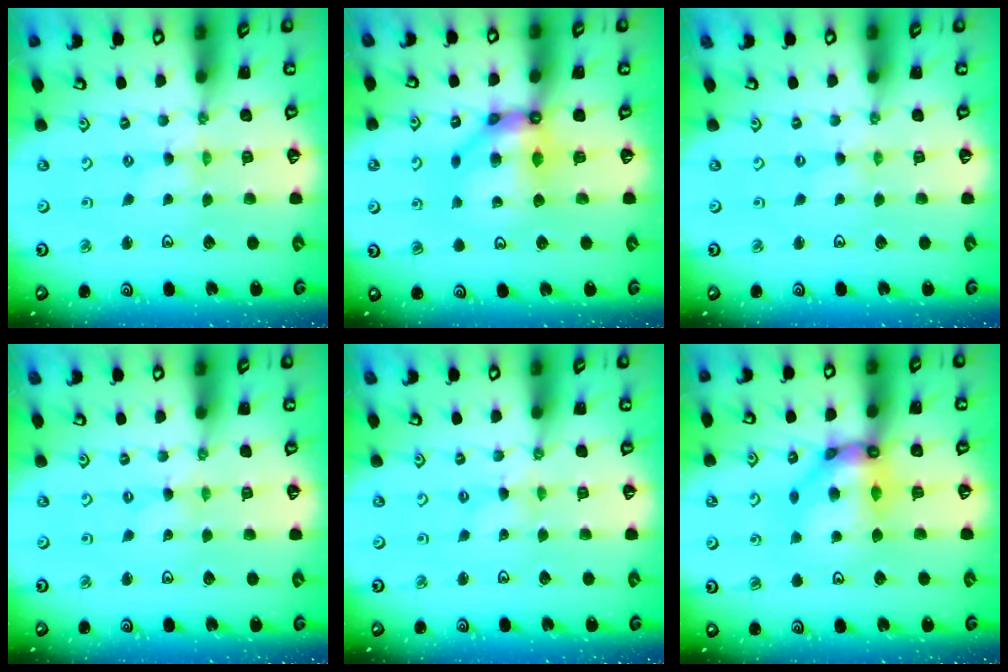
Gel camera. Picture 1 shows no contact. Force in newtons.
{"total": 10.7, "press": 10.6, "slide": 0.7}
{"total": 1.3, "press": 1.3, "slide": 0.2}
{"total": 0.0}
{"total": 1.1, "press": 1.1, "slide": 0.2}
{"total": 11.5, "press": 11.4, "slide": 1.5}